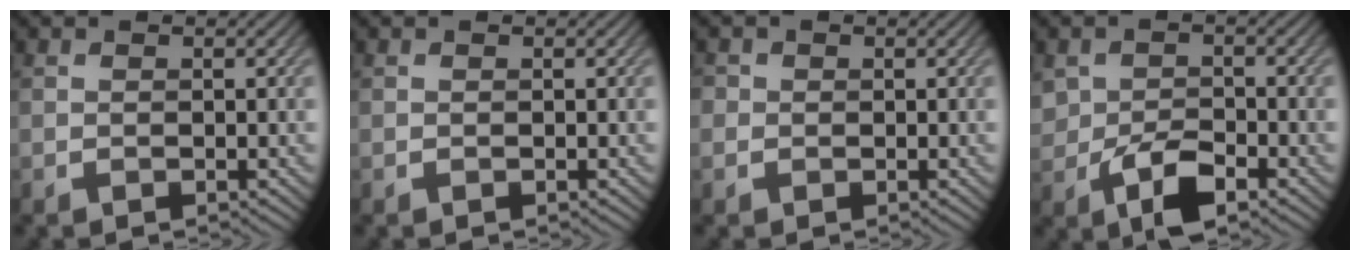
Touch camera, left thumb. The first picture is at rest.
{"total": 0.0}
{"total": 1.4, "force": [0.2, 1.4, 0.3], "torque": [-0.005, 0.002, -0.004]}
{"total": 5.2, "force": [-2.3, 3.1, 3.5], "torque": [-0.072, -0.011, -0.044]}